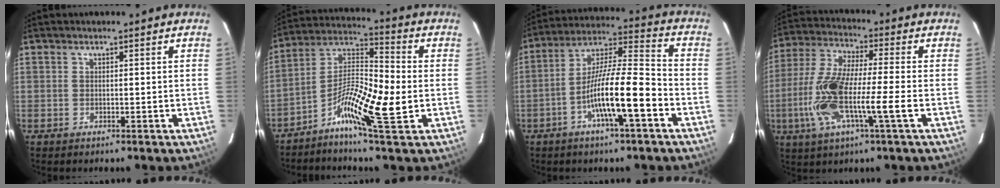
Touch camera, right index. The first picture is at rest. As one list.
[{"total": 13.0, "force": [-4.1, 1.3, 12.3], "torque": [-0.229, 0.003, -0.080]}, {"total": 13.5, "force": [-5.1, 1.1, 12.5], "torque": [-0.229, 0.009, -0.091]}, {"total": 13.8, "force": [-3.6, 1.3, 13.3], "torque": [-0.277, -0.005, -0.074]}]